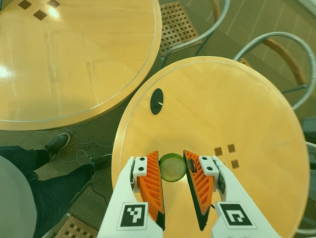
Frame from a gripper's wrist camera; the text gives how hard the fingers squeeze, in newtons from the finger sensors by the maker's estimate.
{"total": 9.9, "left": 10.1, "right": 9.6}